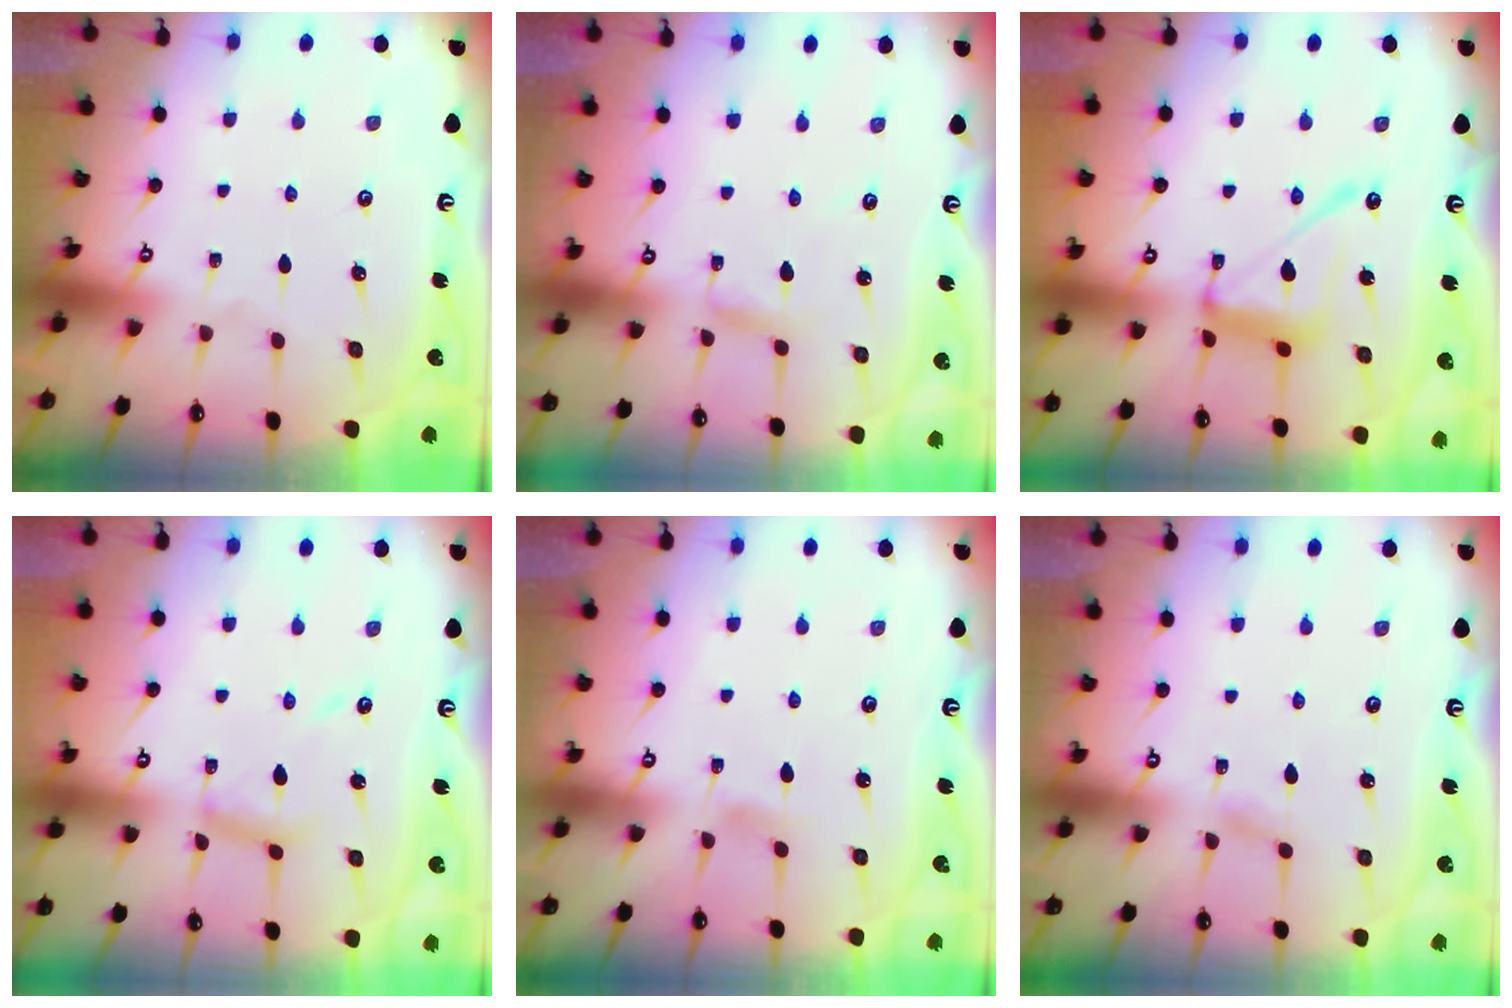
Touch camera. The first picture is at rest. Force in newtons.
{"total": 2.0, "press": 2.0, "slide": 0.2}
{"total": 13.4, "press": 13.4, "slide": 1.2}
{"total": 10.4, "press": 10.4, "slide": 0.7}
{"total": 3.6, "press": 3.6, "slide": 0.4}
{"total": 3.7, "press": 3.6, "slide": 0.4}